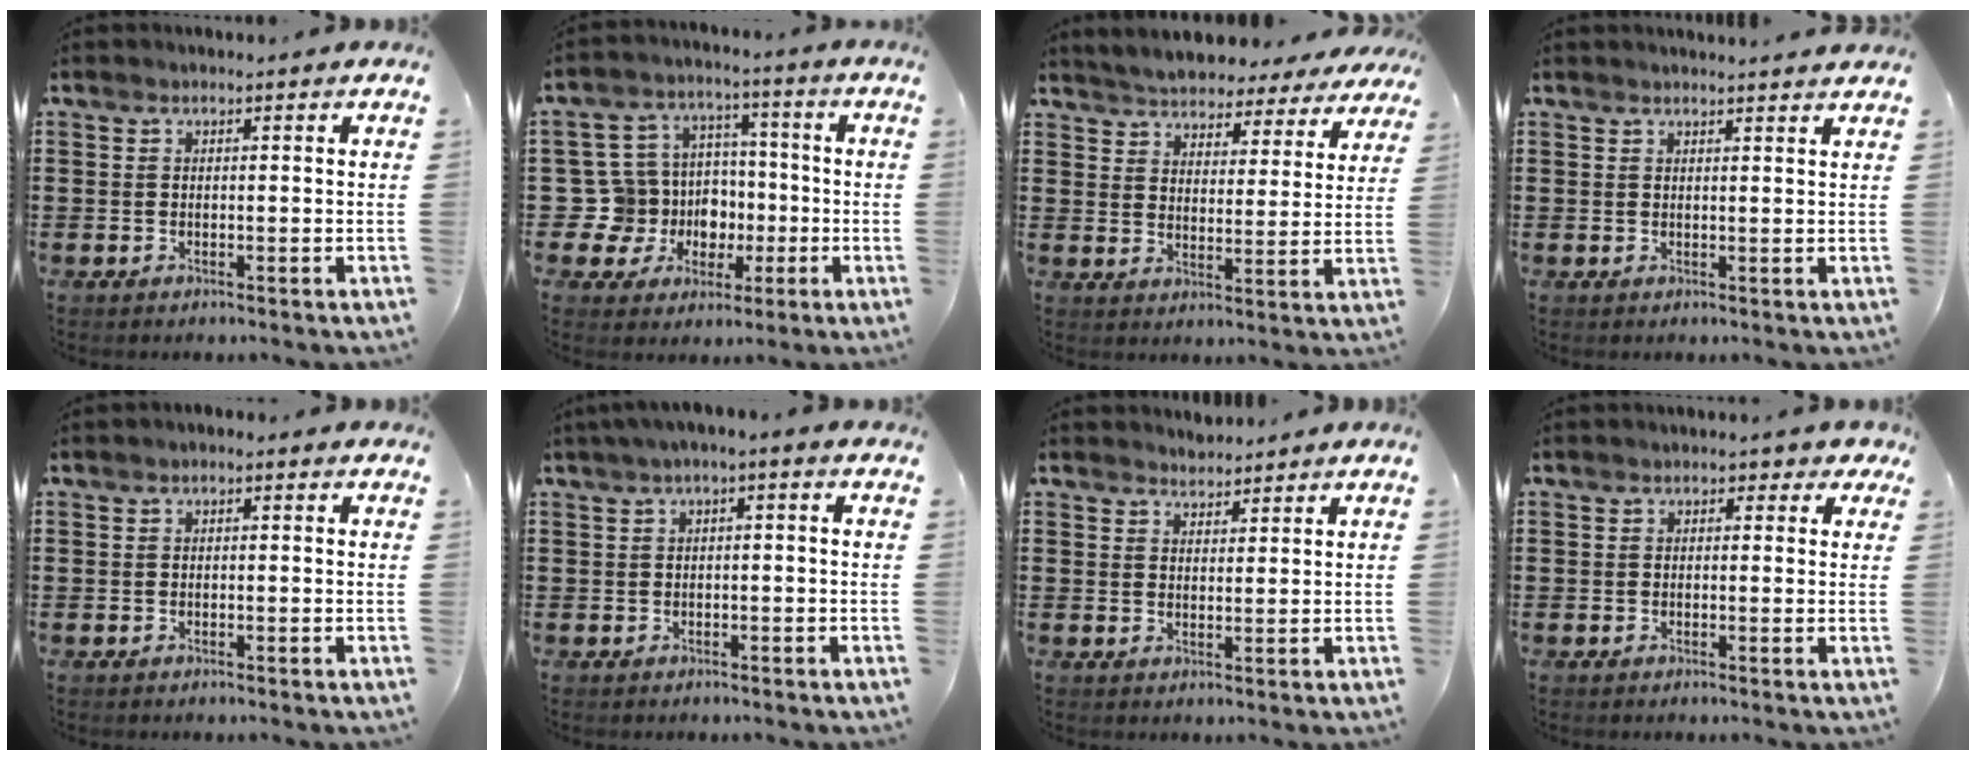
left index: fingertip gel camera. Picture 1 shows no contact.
{"total": 10.1, "force": [-1.4, 9.6, 2.5], "torque": [-0.116, -0.002, -0.015]}
{"total": 4.4, "force": [4.4, 0.2, -0.1], "torque": [-0.025, -0.030, 0.074]}
{"total": 1.6, "force": [1.5, -0.2, 0.4], "torque": [-0.010, 0.000, 0.030]}
{"total": 0.6, "force": [-0.3, 0.4, 0.4], "torque": [-0.009, 0.000, -0.006]}
{"total": 1.7, "force": [-0.9, 0.3, 1.4], "torque": [-0.029, -0.003, -0.021]}
{"total": 2.1, "force": [2.0, 0.4, -0.2], "torque": [-0.001, 0.001, 0.040]}
{"total": 1.5, "force": [0.6, 1.1, 0.8], "torque": [-0.014, 0.006, 0.006]}